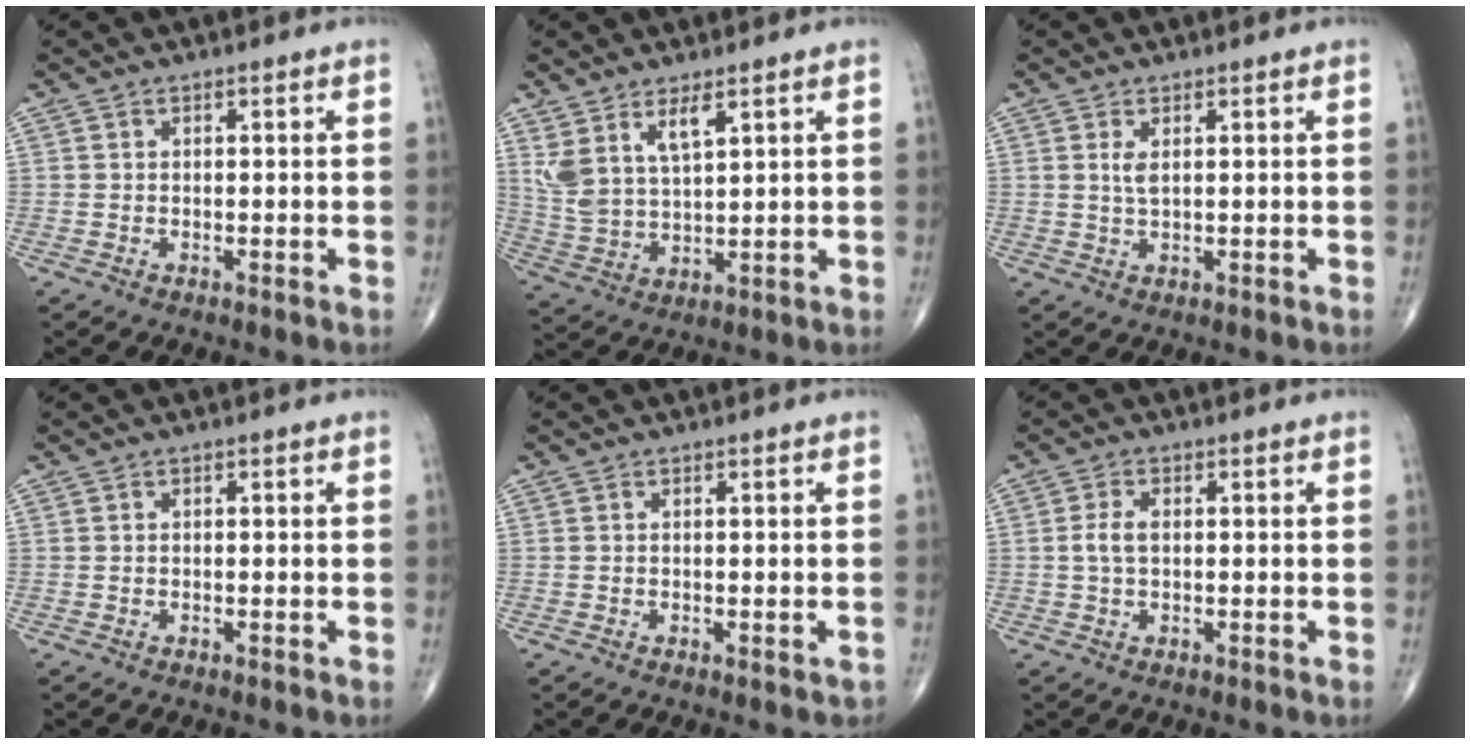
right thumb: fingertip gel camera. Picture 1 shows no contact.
{"total": 8.0, "force": [4.3, 3.2, 6.0], "torque": [-0.117, -0.023, 0.096]}
{"total": 1.9, "force": [0.6, 0.6, 1.7], "torque": [-0.039, -0.003, 0.017]}
{"total": 0.0}
{"total": 1.4, "force": [-0.5, 0.5, 1.2], "torque": [-0.014, 0.002, -0.004]}
{"total": 3.1, "force": [0.1, 1.7, 2.6], "torque": [-0.060, 0.005, 0.000]}